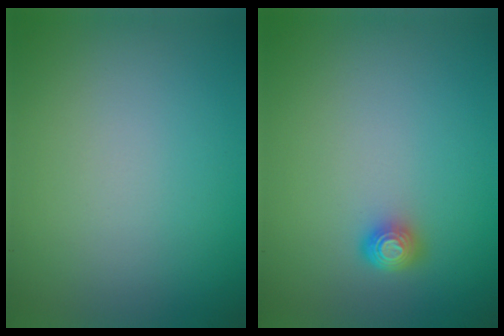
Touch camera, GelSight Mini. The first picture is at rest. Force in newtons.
{"total": 1.6, "press": 1.3, "slide": 0.9}